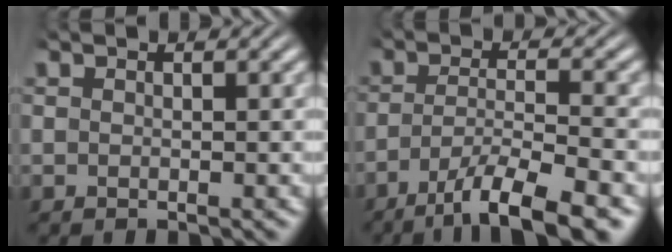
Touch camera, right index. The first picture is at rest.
{"total": 7.7, "force": [-5.4, 1.8, 5.2], "torque": [-0.085, -0.018, -0.079]}